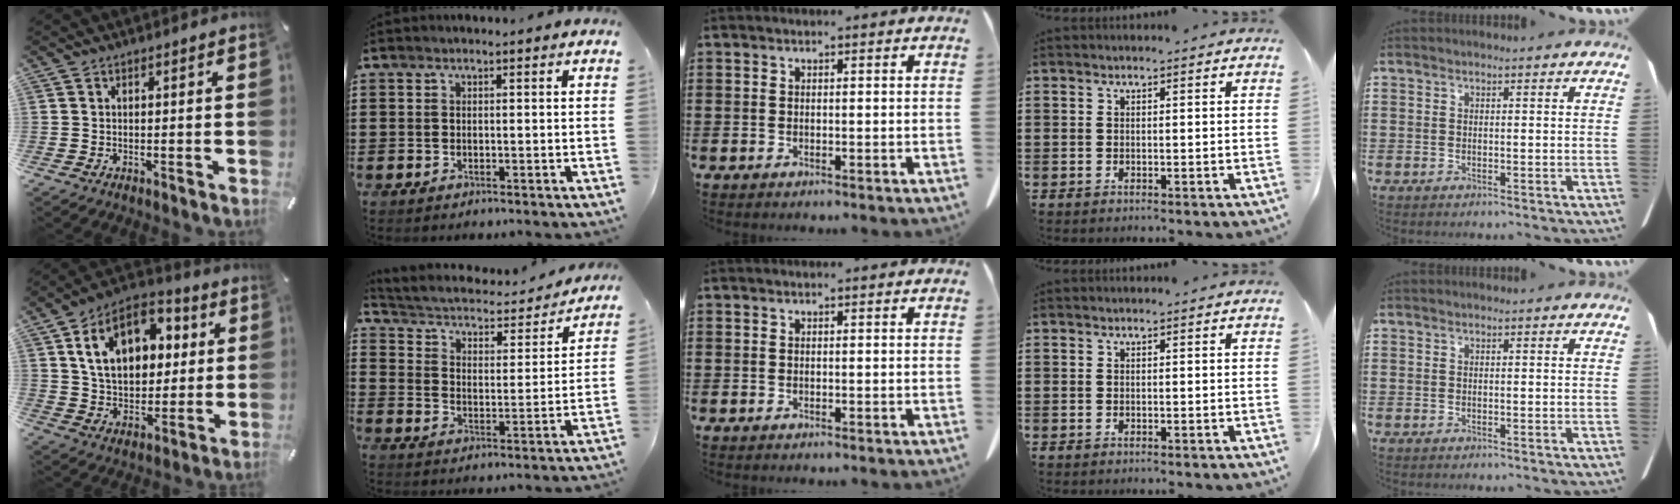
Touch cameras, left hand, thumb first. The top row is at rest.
{"thumb": {"total": 16.3, "force": [6.2, 11.5, 9.7], "torque": [-0.170, -0.010, 0.115]}, "index": {"total": 2.8, "force": [2.4, 0.9, 1.1], "torque": [-0.040, -0.023, 0.029]}}